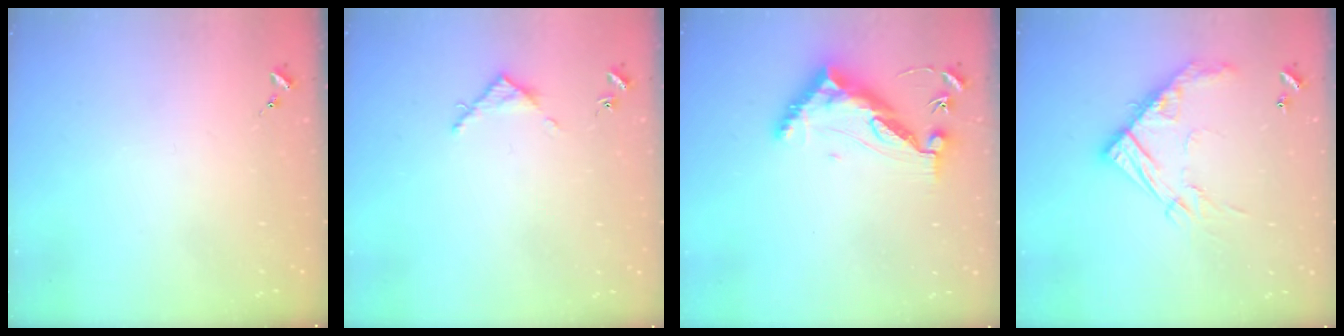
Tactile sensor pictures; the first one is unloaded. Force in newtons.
{"total": 4.0, "press": 4.0, "slide": 0.5}
{"total": 10.7, "press": 10.6, "slide": 0.9}
{"total": 16.5, "press": 16.5, "slide": 1.5}